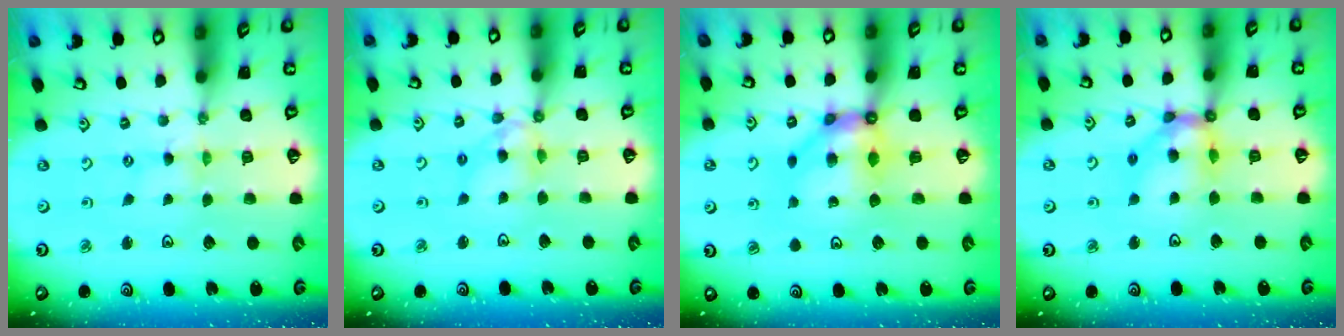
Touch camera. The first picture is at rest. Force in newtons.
{"total": 8.9, "press": 8.8, "slide": 0.7}
{"total": 8.9, "press": 8.9, "slide": 0.6}
{"total": 12.8, "press": 12.8, "slide": 1.2}